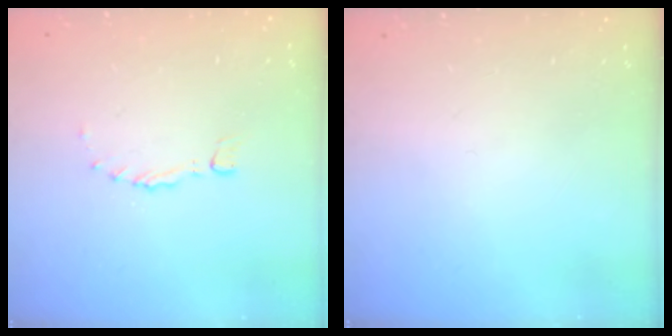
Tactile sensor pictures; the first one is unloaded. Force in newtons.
{"total": 0.0}